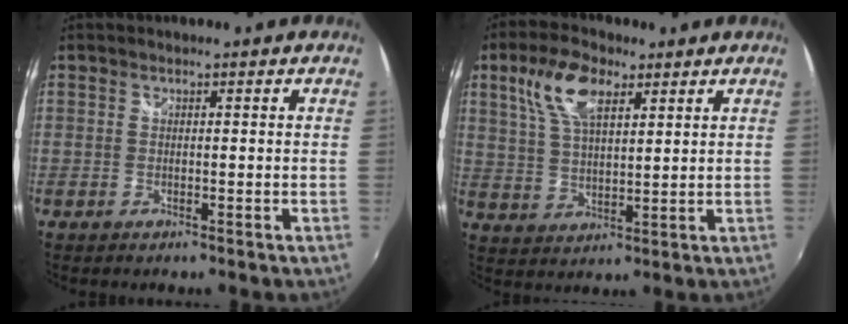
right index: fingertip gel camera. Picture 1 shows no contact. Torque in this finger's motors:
{"motor_torque": [0.59, 0.11, 0.52, 0.10]}